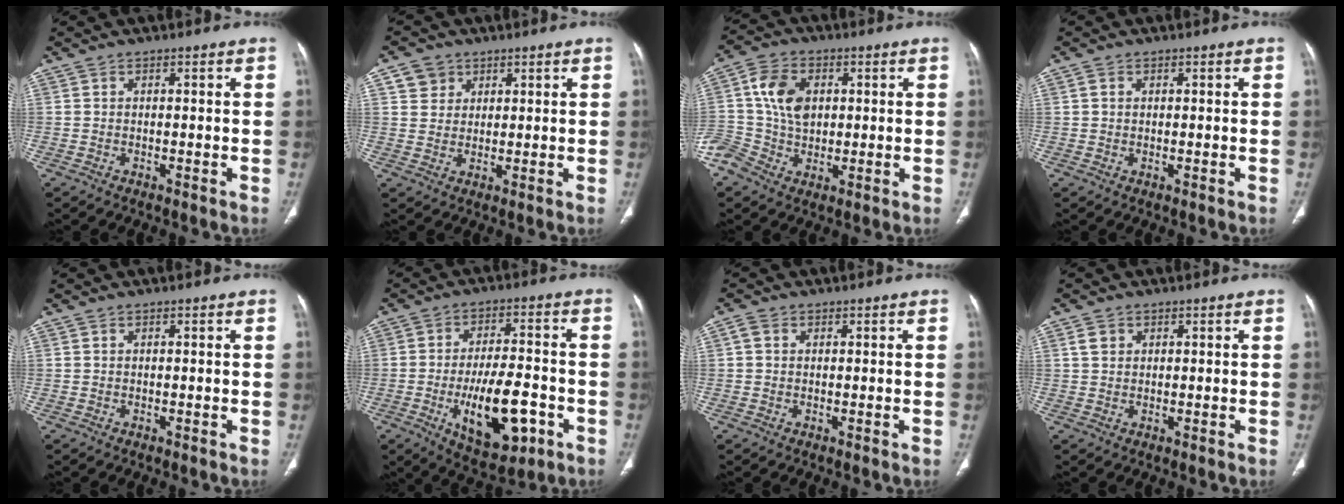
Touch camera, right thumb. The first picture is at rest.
{"total": 4.3, "force": [2.1, 3.7, 0.7], "torque": [0.006, -0.008, 0.036]}
{"total": 11.3, "force": [1.4, 8.5, 7.4], "torque": [-0.127, 0.012, 0.024]}
{"total": 0.7, "force": [0.2, 0.6, 0.3], "torque": [-0.003, 0.001, 0.003]}
{"total": 0.0}
{"total": 15.1, "force": [-4.9, 6.5, 12.6], "torque": [-0.188, 0.020, -0.067]}
{"total": 1.6, "force": [0.4, 1.3, 0.8], "torque": [-0.017, 0.005, 0.006]}
{"total": 2.2, "force": [1.0, 1.7, 1.0], "torque": [-0.012, -0.002, 0.021]}